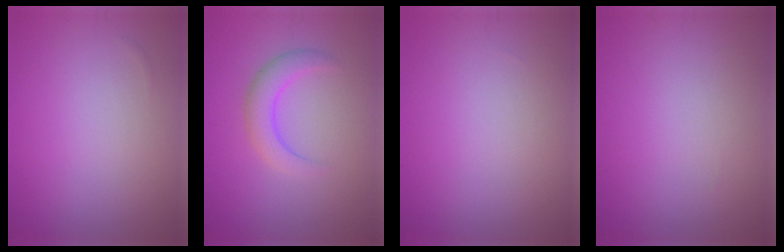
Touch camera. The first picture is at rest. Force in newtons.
{"total": 2.9, "press": 2.9, "slide": 0.2}
{"total": 0.0}
{"total": 0.0}